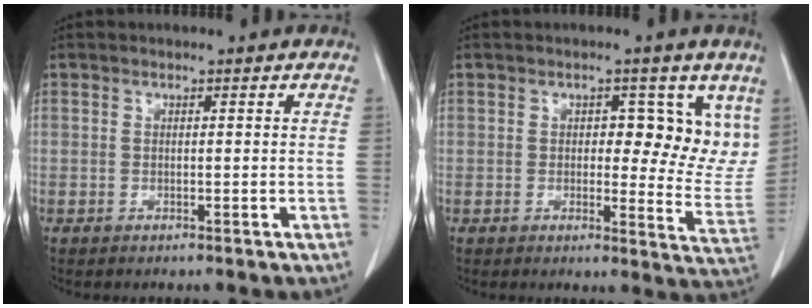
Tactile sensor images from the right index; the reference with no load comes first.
{"total": 9.2, "force": [3.4, 4.7, 7.1], "torque": [-0.061, -0.002, 0.041]}